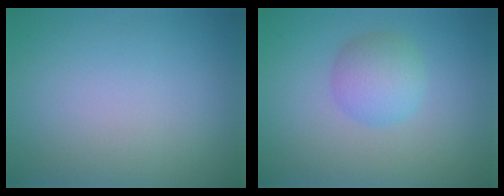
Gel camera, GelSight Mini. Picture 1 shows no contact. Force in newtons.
{"total": 2.9, "press": 2.9, "slide": 0.0}